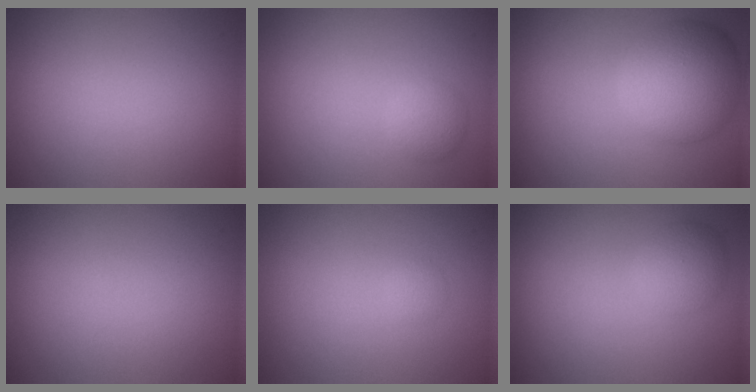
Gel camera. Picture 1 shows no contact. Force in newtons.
{"total": 1.5, "press": 1.5, "slide": 0.0}
{"total": 6.9, "press": 6.9, "slide": 0.2}
{"total": 0.0}
{"total": 0.7, "press": 0.7, "slide": 0.0}
{"total": 2.5, "press": 2.5, "slide": 0.2}